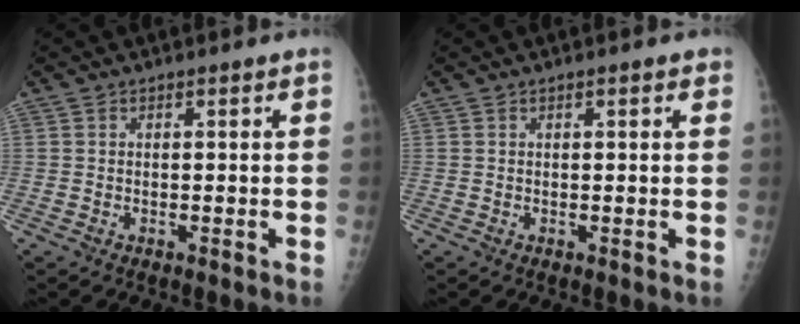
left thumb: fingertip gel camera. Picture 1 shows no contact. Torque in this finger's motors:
{"motor_torque": [-0.03, 0.17, -0.18, -0.19, 0.03]}